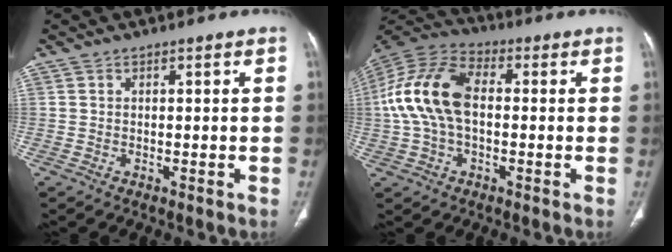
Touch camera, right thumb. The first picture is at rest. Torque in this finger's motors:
{"motor_torque": [0.95, 0.98, 0.37, -0.42, 0.25]}